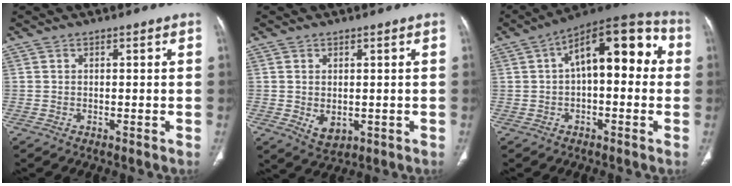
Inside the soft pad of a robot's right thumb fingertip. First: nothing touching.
{"total": 4.2, "force": [-0.5, 2.8, 3.1], "torque": [-0.044, -0.009, 0.006]}
{"total": 16.0, "force": [2.2, 7.6, 13.9], "torque": [-0.169, 0.047, 0.023]}